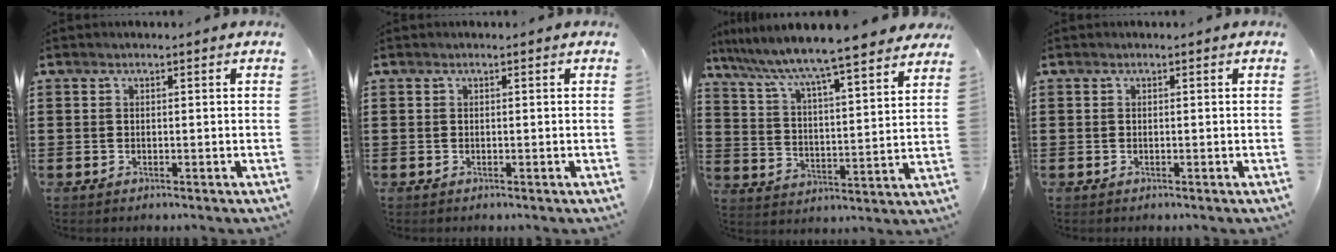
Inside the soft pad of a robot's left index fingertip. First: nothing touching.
{"total": 0.0}
{"total": 6.4, "force": [6.0, -0.6, 2.4], "torque": [-0.075, -0.051, 0.094]}
{"total": 0.0}